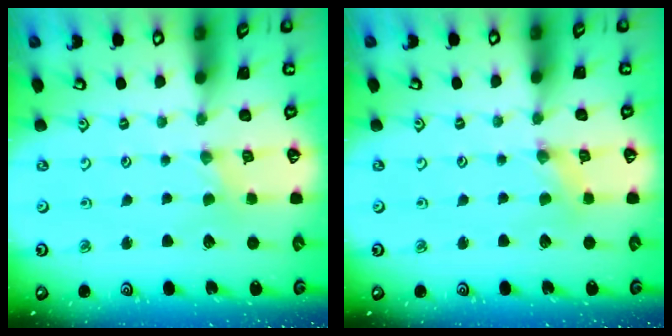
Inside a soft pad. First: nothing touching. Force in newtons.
{"total": 1.1, "press": 1.1, "slide": 0.2}